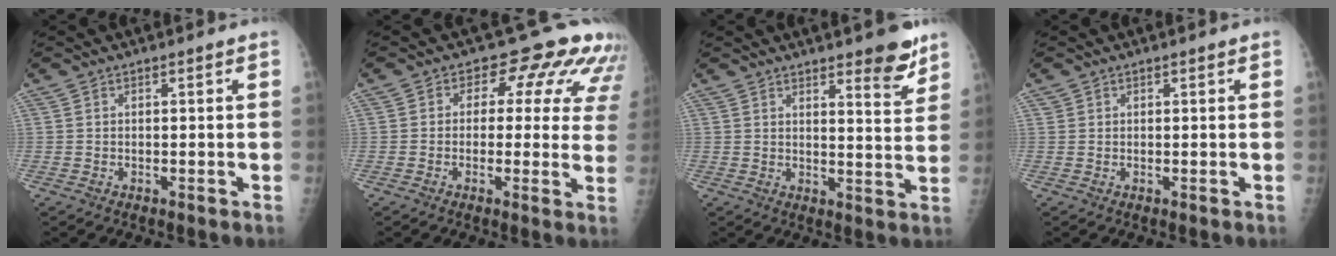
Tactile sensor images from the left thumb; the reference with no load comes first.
{"total": 12.4, "force": [6.8, 7.6, 7.1], "torque": [-0.031, -0.015, 0.055]}
{"total": 7.5, "force": [5.3, 1.6, 5.1], "torque": [-0.050, -0.037, 0.070]}
{"total": 0.5, "force": [0.3, 0.3, 0.2], "torque": [0.000, -0.002, 0.005]}